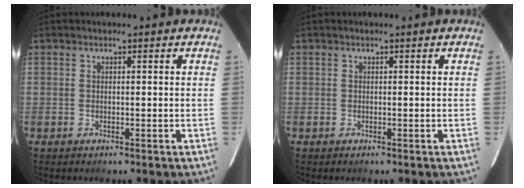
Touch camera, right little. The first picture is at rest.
{"total": 0.0}